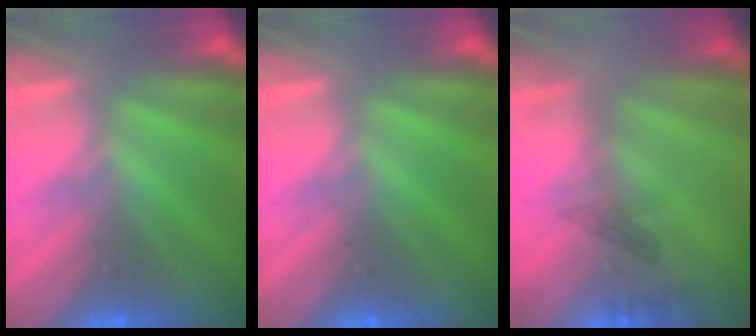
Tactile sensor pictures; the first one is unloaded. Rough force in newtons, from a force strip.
{"total": 0.0}
{"total": 2.3}